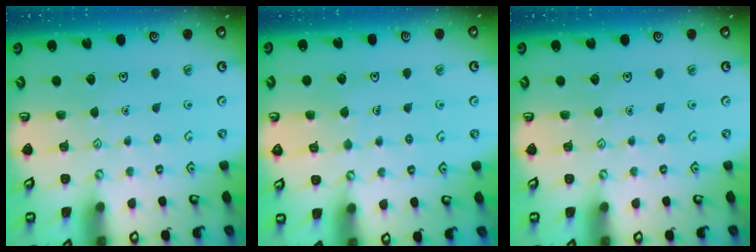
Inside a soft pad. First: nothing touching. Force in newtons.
{"total": 2.9, "press": 2.9, "slide": 0.2}
{"total": 0.0}